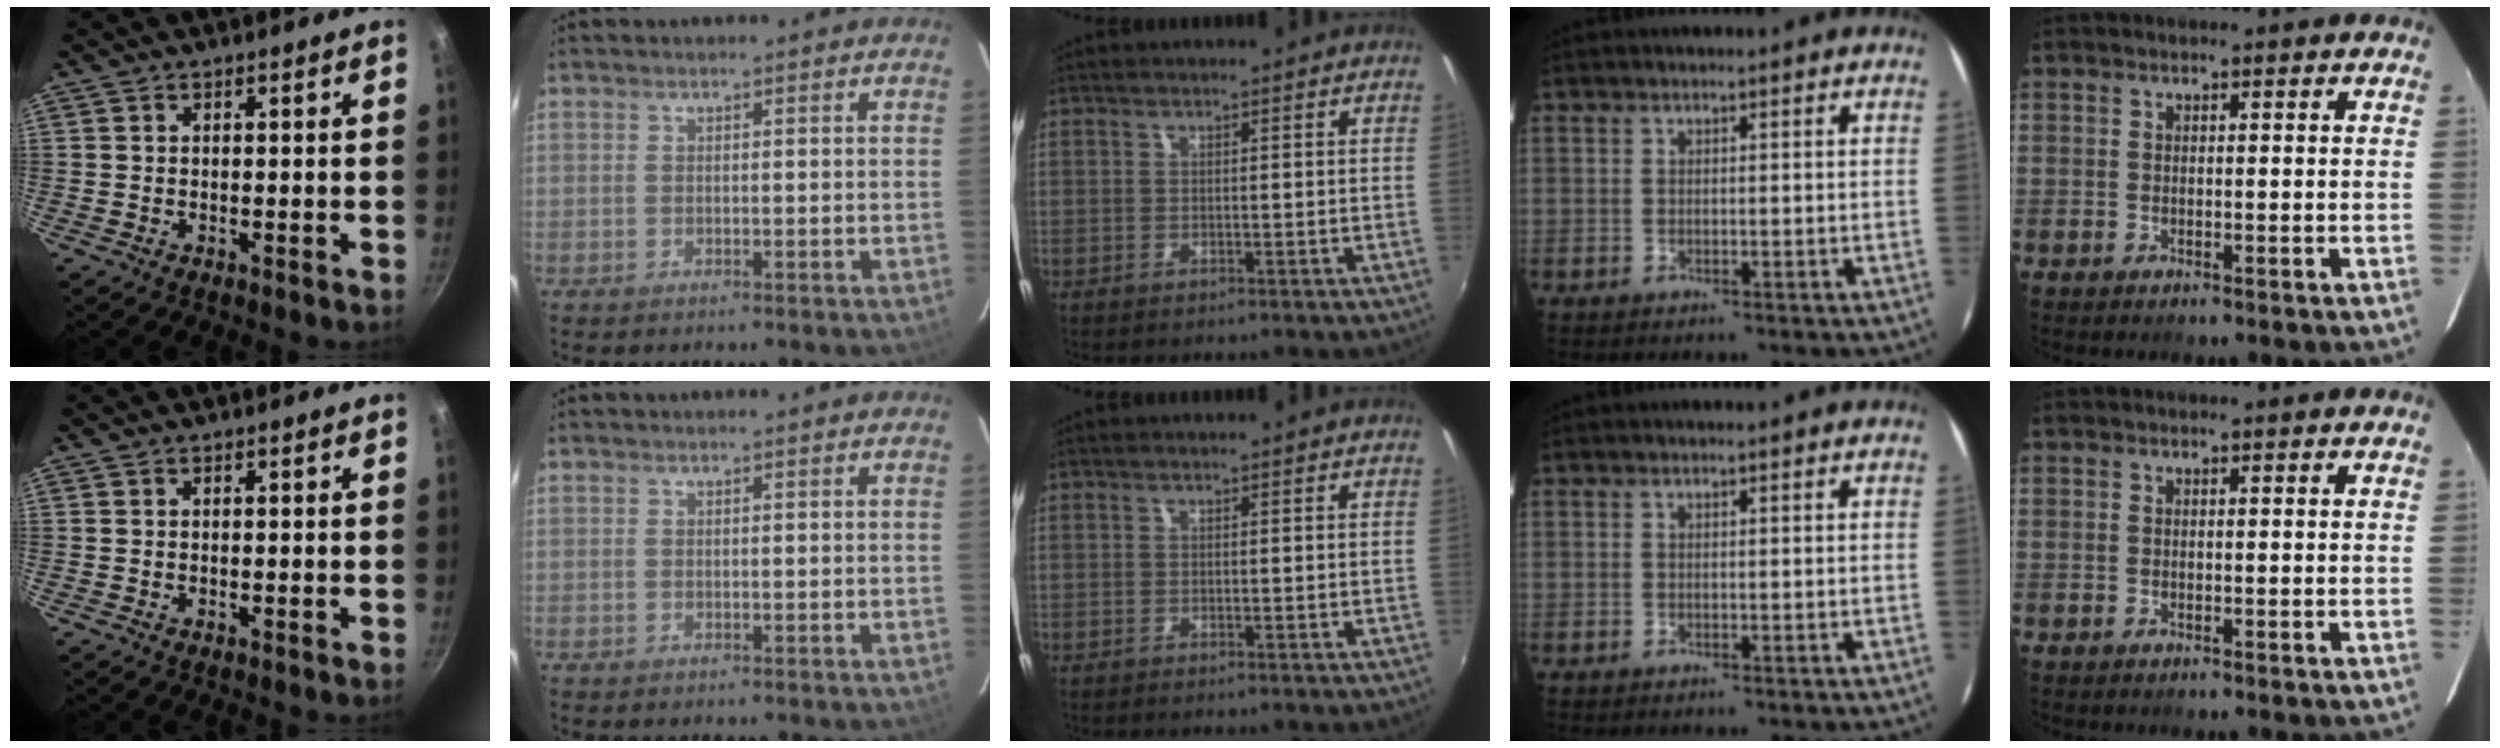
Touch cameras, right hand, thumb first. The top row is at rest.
{}